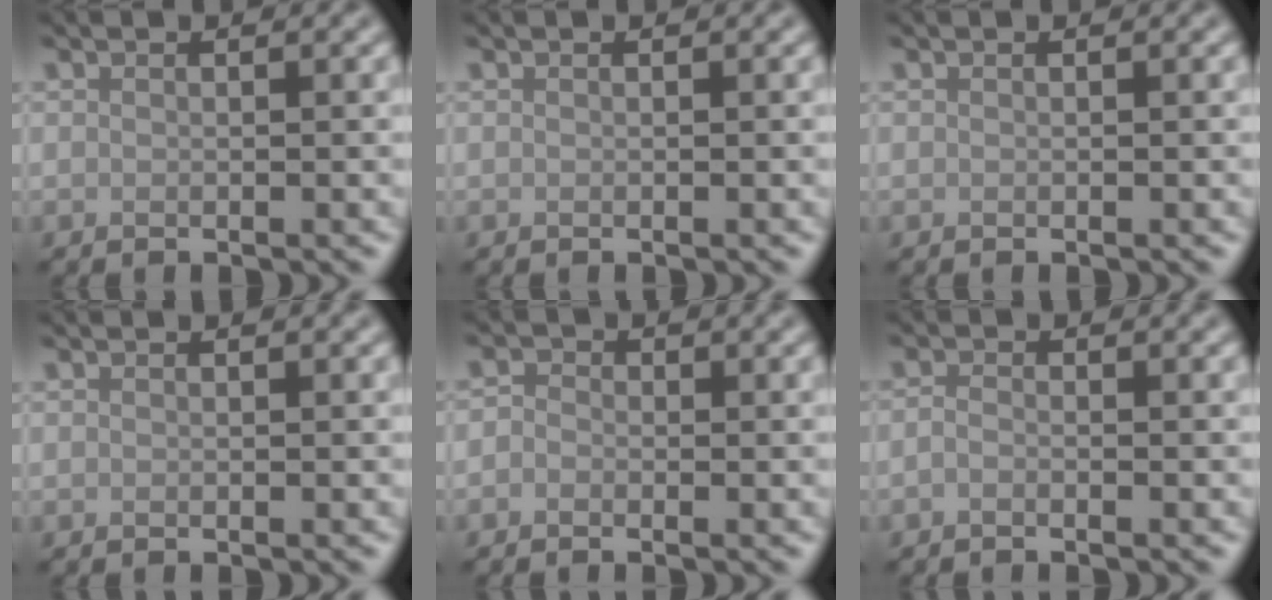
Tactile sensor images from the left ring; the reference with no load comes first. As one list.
[{"total": 0.0}, {"total": 0.0}, {"total": 0.0}, {"total": 1.2, "force": [-0.5, 1.0, 0.4], "torque": [-0.003, -0.002, -0.018]}, {"total": 0.9, "force": [-0.6, 0.4, 0.6], "torque": [-0.012, -0.001, -0.015]}]